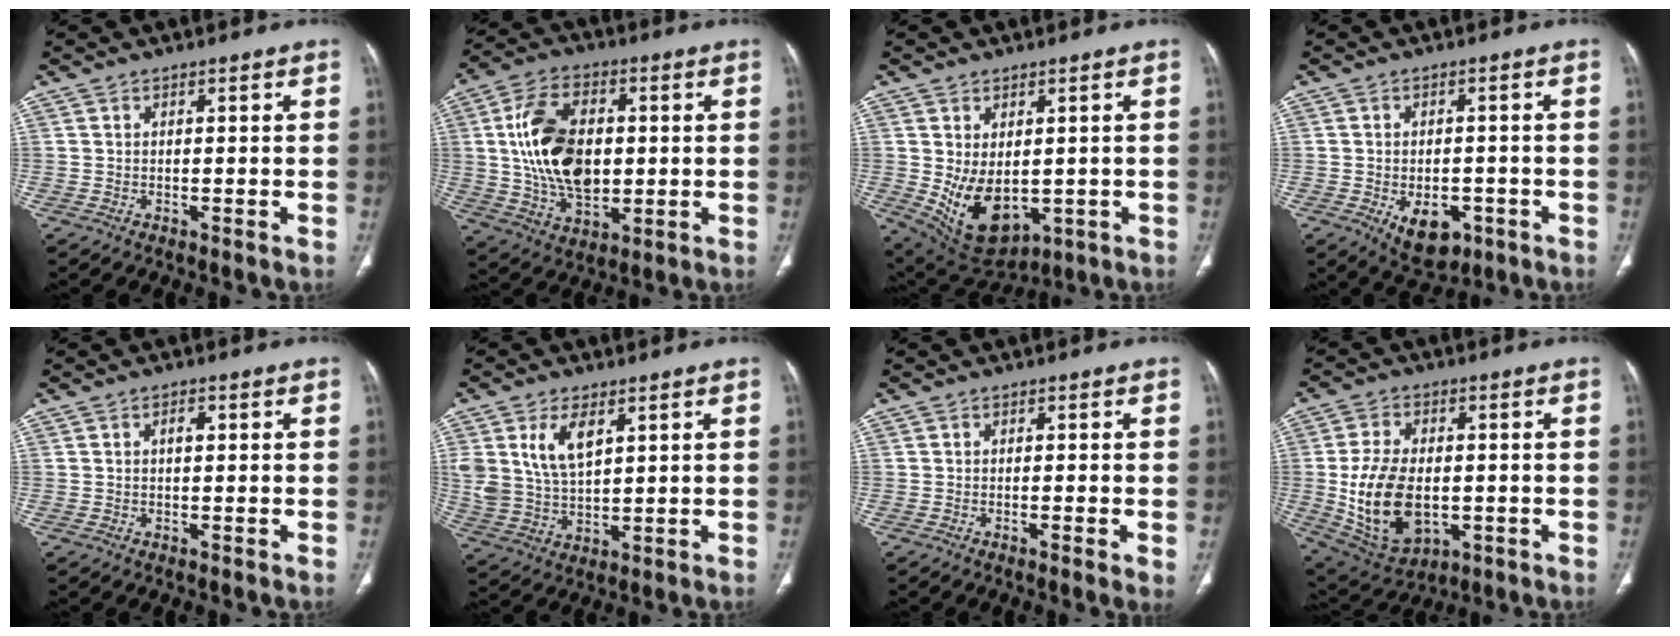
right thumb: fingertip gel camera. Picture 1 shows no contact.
{"total": 17.0, "force": [1.4, 10.5, 13.2], "torque": [-0.224, 0.001, 0.030]}
{"total": 11.7, "force": [-1.1, 7.3, 9.0], "torque": [-0.141, -0.011, 0.016]}
{"total": 8.3, "force": [-3.2, 5.2, 5.5], "torque": [-0.065, 0.009, -0.032]}
{"total": 1.4, "force": [0.3, 0.8, 1.1], "torque": [-0.016, 0.003, 0.003]}
{"total": 8.7, "force": [3.5, 4.9, 6.3], "torque": [-0.115, -0.013, 0.076]}
{"total": 2.4, "force": [-0.5, 0.3, 2.4], "torque": [-0.044, -0.008, -0.009]}
{"total": 16.2, "force": [-1.9, 10.0, 12.6], "torque": [-0.227, -0.003, -0.011]}